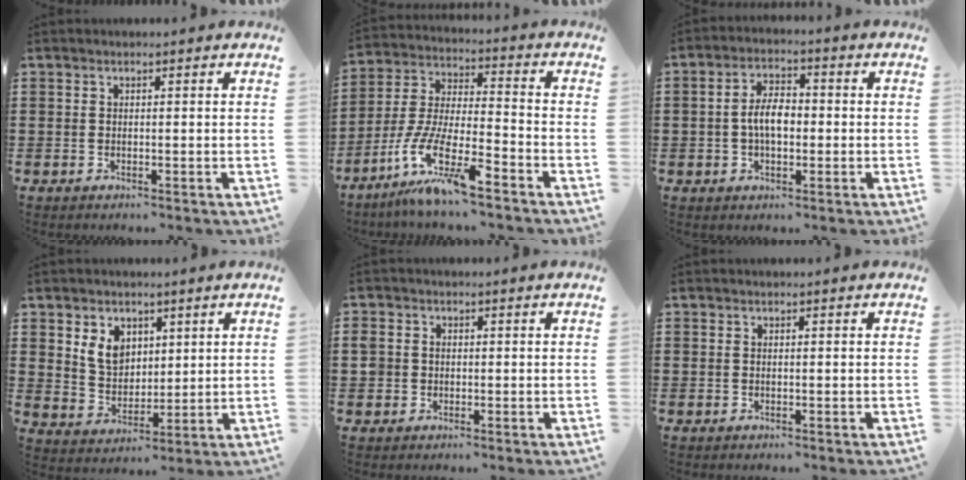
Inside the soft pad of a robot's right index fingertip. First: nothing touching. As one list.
[{"total": 11.4, "force": [-8.3, 1.3, 7.8], "torque": [-0.182, -0.011, -0.168]}, {"total": 5.4, "force": [-0.6, 2.8, 4.6], "torque": [-0.099, 0.003, -0.016]}, {"total": 6.2, "force": [2.7, 4.7, 2.9], "torque": [-0.068, 0.012, 0.050]}, {"total": 2.2, "force": [-0.2, 2.0, 0.7], "torque": [-0.022, 0.009, -0.006]}, {"total": 0.0}]